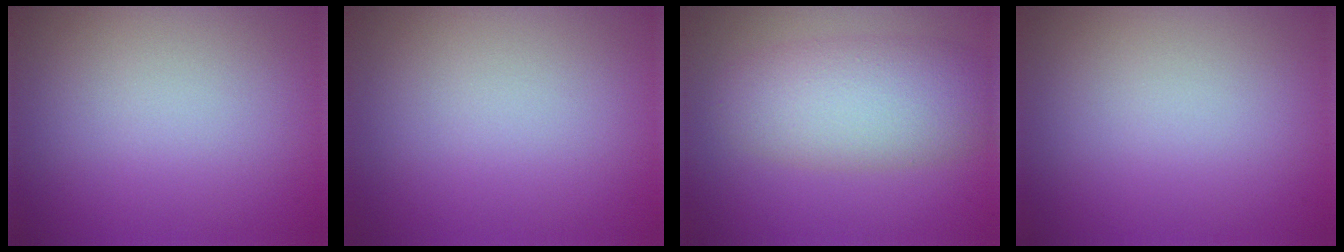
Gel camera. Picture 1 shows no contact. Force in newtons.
{"total": 0.0}
{"total": 5.6, "press": 5.6, "slide": 0.2}
{"total": 0.0}